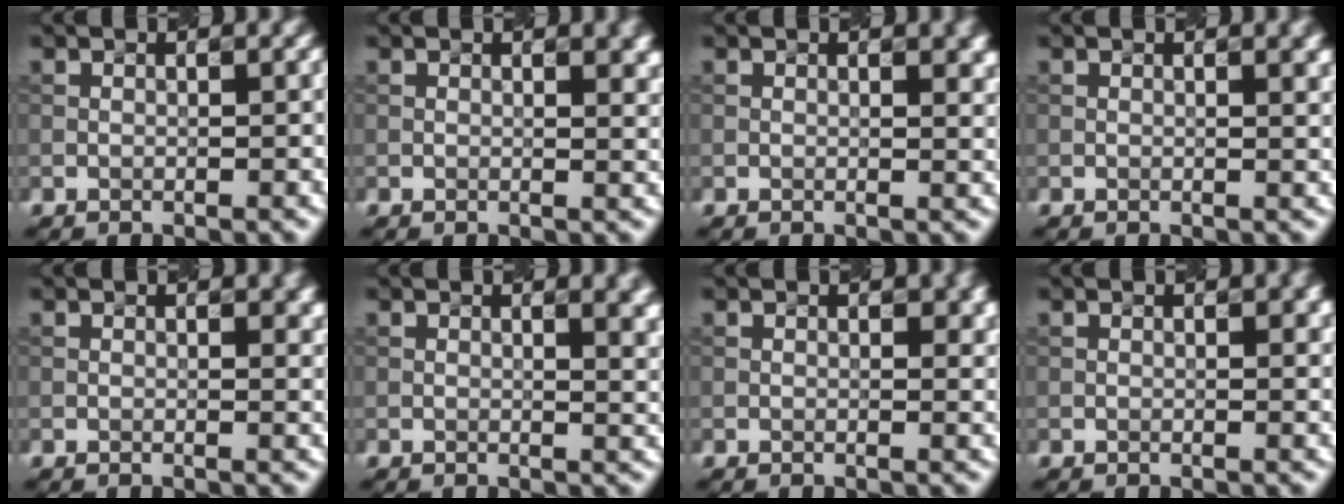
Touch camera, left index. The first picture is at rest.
{"total": 3.9, "force": [1.6, 1.9, 3.0], "torque": [-0.017, 0.013, 0.018]}
{"total": 3.4, "force": [1.4, 1.7, 2.7], "torque": [-0.015, 0.011, 0.015]}
{"total": 2.7, "force": [1.1, 1.2, 2.2], "torque": [-0.012, 0.007, 0.011]}
{"total": 2.3, "force": [0.9, 1.1, 1.8], "torque": [-0.013, 0.005, 0.012]}
{"total": 5.4, "force": [2.0, 2.6, 4.3], "torque": [-0.019, 0.019, 0.022]}
{"total": 2.0, "force": [0.8, 0.8, 1.7], "torque": [-0.017, 0.003, 0.015]}
{"total": 1.5, "force": [0.5, 0.5, 1.3], "torque": [-0.010, 0.002, 0.010]}